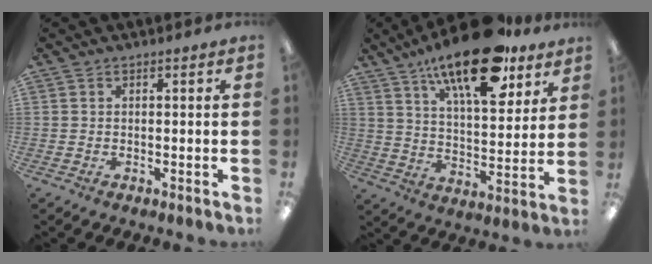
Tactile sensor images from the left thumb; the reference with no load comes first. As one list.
[{"total": 20.7, "force": [14.3, 7.5, 12.9], "torque": [-0.202, -0.073, 0.234]}]